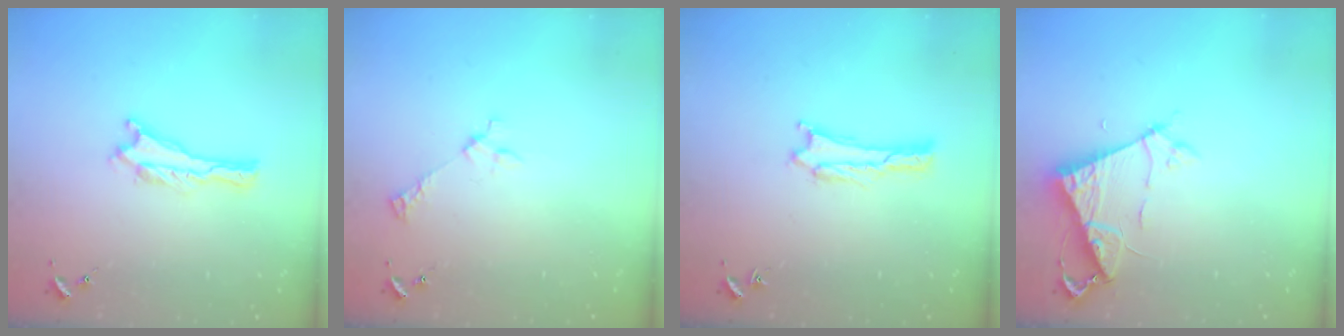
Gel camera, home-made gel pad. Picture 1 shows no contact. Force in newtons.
{"total": 2.6, "press": 2.6, "slide": 0.3}
{"total": 1.9, "press": 1.9, "slide": 0.1}
{"total": 6.9, "press": 6.9, "slide": 0.7}